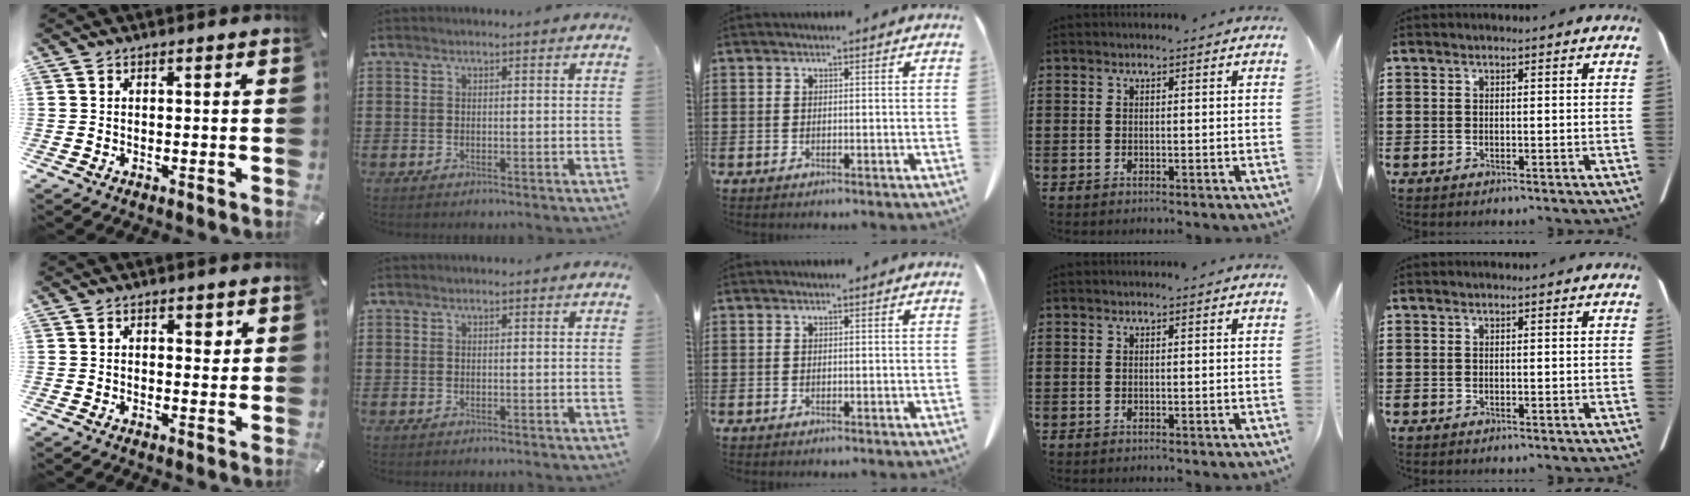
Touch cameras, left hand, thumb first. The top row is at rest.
{"thumb": {"total": 2.3, "force": [0.5, 1.6, 1.7], "torque": [-0.011, -0.002, 0.000]}}